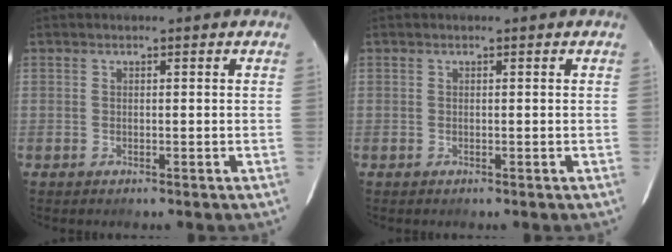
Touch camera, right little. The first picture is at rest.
{"total": 0.0}